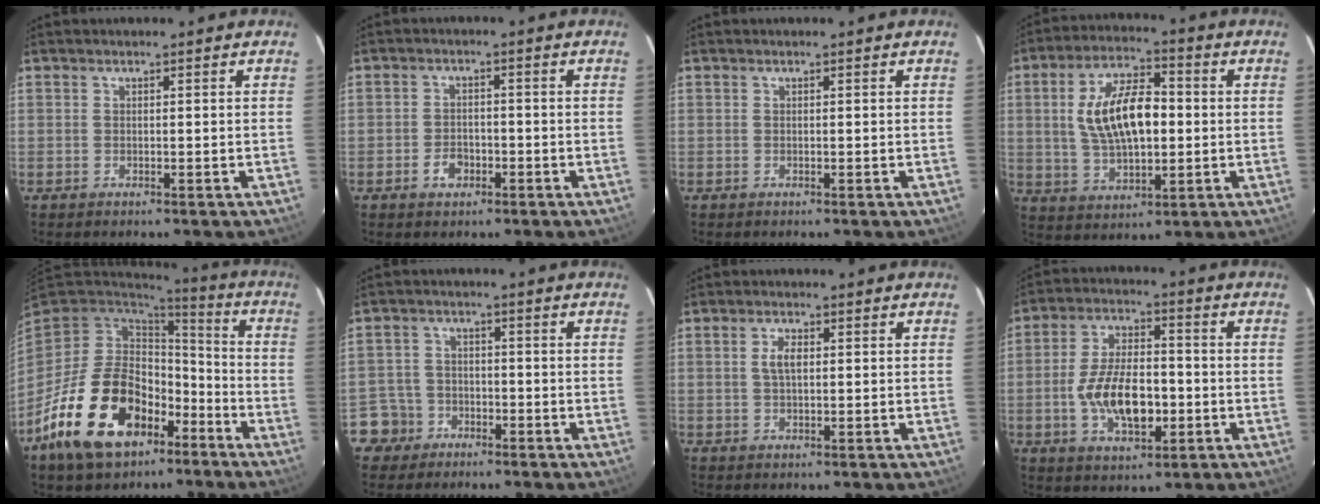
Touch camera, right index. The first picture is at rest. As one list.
[{"total": 3.6, "force": [-1.8, 2.6, 1.7], "torque": [-0.034, 0.006, -0.027]}, {"total": 0.0}, {"total": 13.8, "force": [0.8, 6.6, 12.1], "torque": [-0.231, 0.013, 0.019]}, {"total": 21.4, "force": [-10.9, 13.0, 13.0], "torque": [-0.270, -0.003, -0.169]}, {"total": 5.4, "force": [-3.1, 4.4, 0.0], "torque": [-0.009, 0.022, -0.061]}, {"total": 2.9, "force": [0.5, 1.4, 2.5], "torque": [-0.050, 0.005, 0.011]}, {"total": 12.7, "force": [-2.8, 6.1, 10.8], "torque": [-0.211, 0.001, -0.043]}]